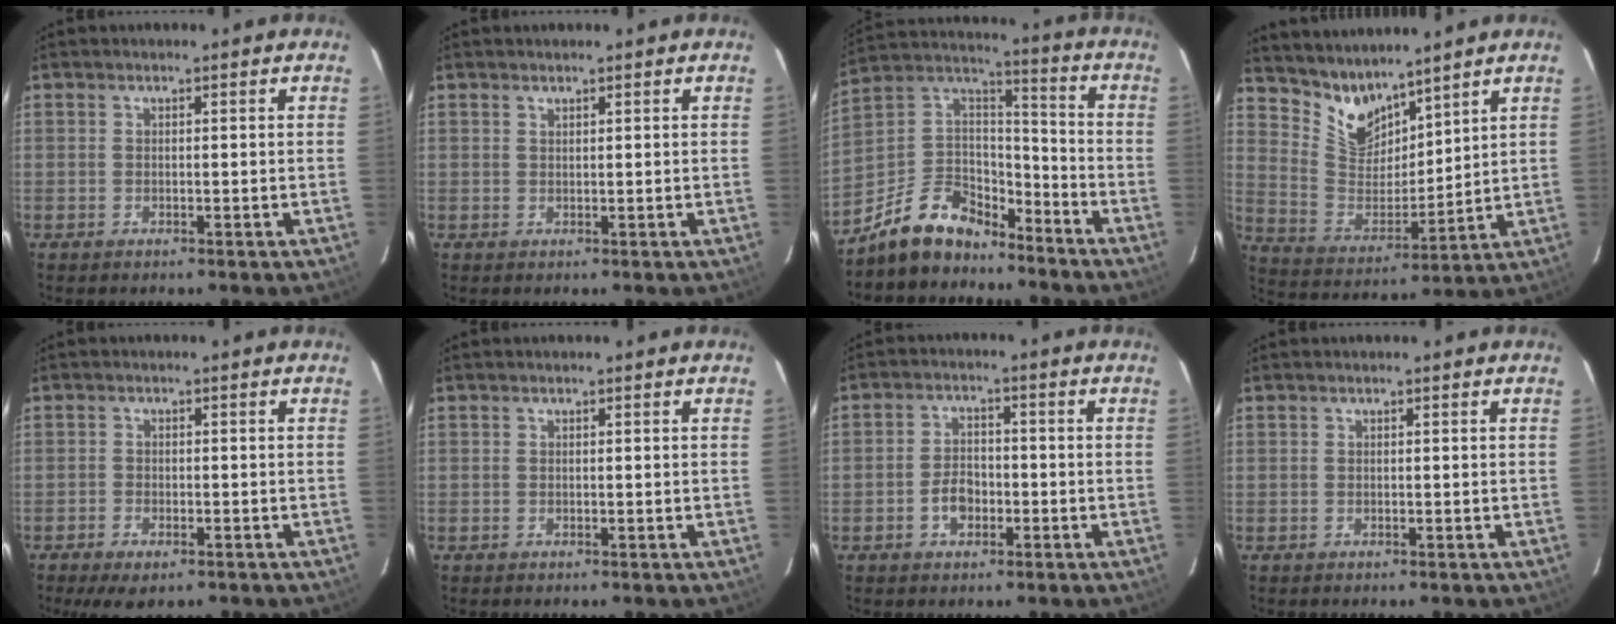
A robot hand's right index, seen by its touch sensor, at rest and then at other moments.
{"total": 0.5, "force": [0.5, 0.2, 0.1], "torque": [-0.002, 0.001, 0.010]}
{"total": 14.9, "force": [-11.5, 7.5, 5.8], "torque": [-0.146, 0.043, -0.196]}
{"total": 10.1, "force": [8.7, 4.2, 2.9], "torque": [-0.063, -0.006, 0.181]}
{"total": 5.9, "force": [-4.1, 2.5, 3.4], "torque": [-0.086, -0.020, -0.068]}
{"total": 0.0}
{"total": 4.7, "force": [-2.0, 3.3, 2.8], "torque": [-0.057, 0.011, -0.032]}
{"total": 0.0}